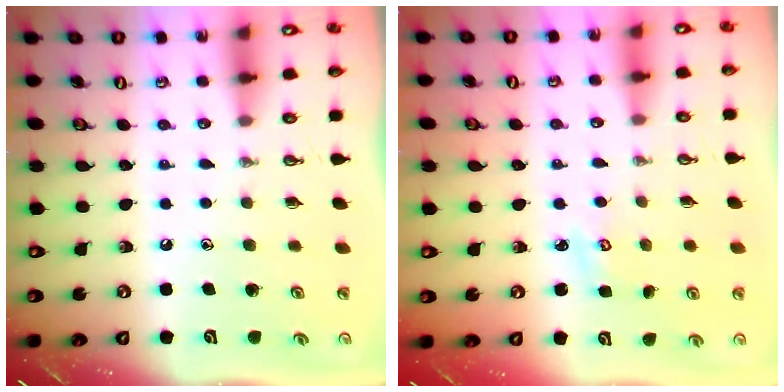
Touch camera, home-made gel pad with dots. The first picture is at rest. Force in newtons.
{"total": 2.9, "press": 2.9, "slide": 0.3}